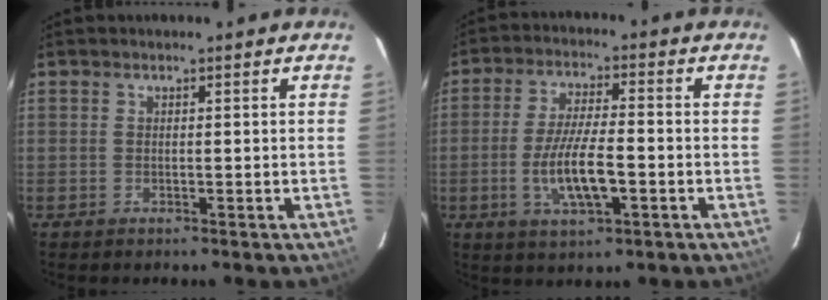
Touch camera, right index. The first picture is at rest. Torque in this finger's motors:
{"motor_torque": [0.90, -0.66, 0.61, 0.16]}